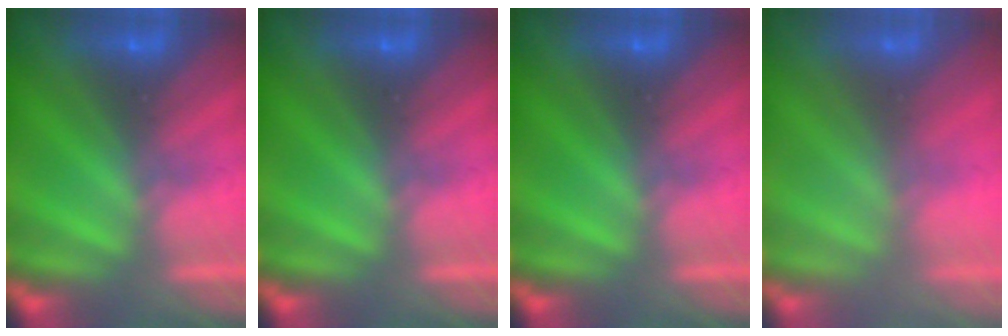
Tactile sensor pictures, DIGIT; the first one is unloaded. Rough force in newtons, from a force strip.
{"total": 0.0}
{"total": 0.0}
{"total": 2.3}